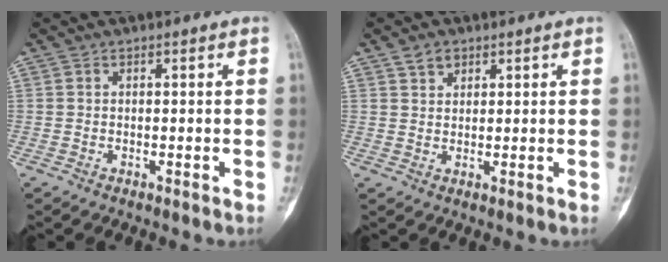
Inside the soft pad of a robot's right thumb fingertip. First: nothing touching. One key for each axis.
{"total": 2.8, "fx": 1.8, "fy": 1.8, "fz": 1.0, "tx": -0.008, "ty": -0.008, "tz": 0.032}